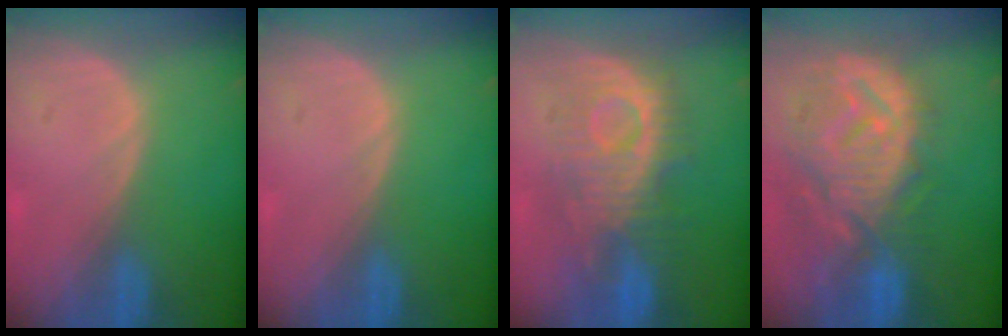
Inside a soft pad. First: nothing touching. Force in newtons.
{"total": 0.0}
{"total": 9.5, "press": 9.4, "slide": 1.1}
{"total": 12.3, "press": 11.0, "slide": 5.4}